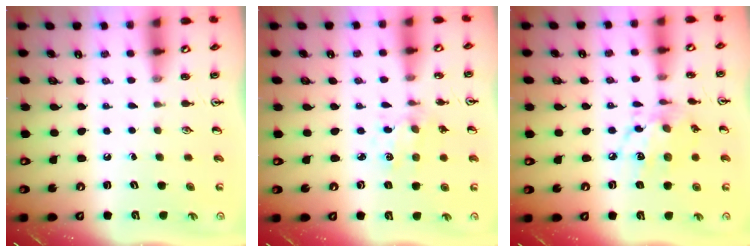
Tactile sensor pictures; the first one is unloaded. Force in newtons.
{"total": 1.6, "press": 1.6, "slide": 0.3}
{"total": 11.3, "press": 11.3, "slide": 0.7}